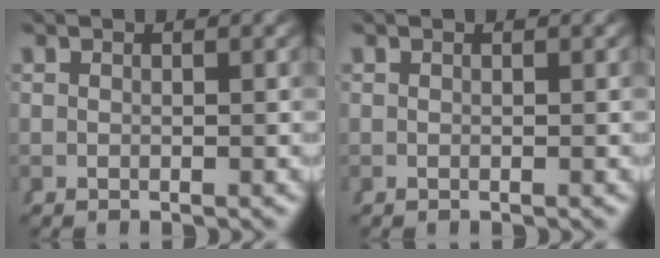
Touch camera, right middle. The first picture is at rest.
{"total": 0.0}